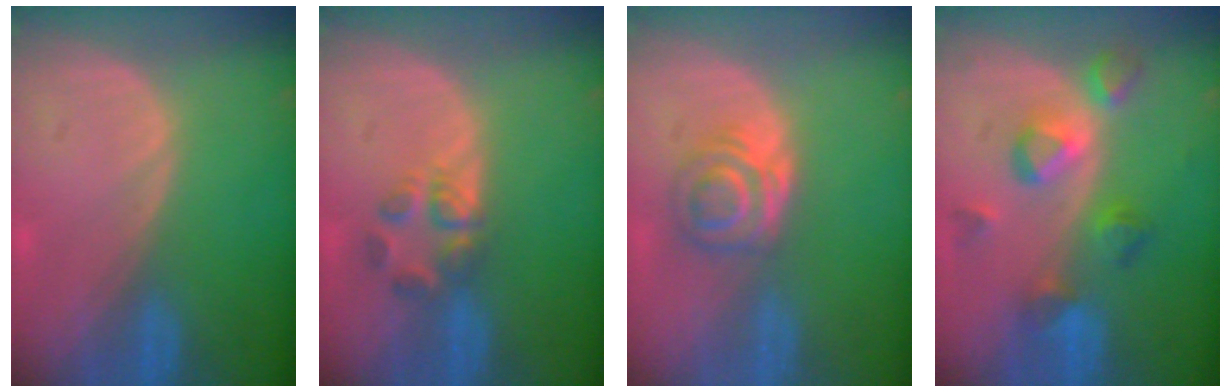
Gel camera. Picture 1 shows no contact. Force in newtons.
{"total": 4.0, "press": 4.0, "slide": 0.8}
{"total": 5.2, "press": 4.8, "slide": 2.1}
{"total": 6.6, "press": 6.6, "slide": 0.7}